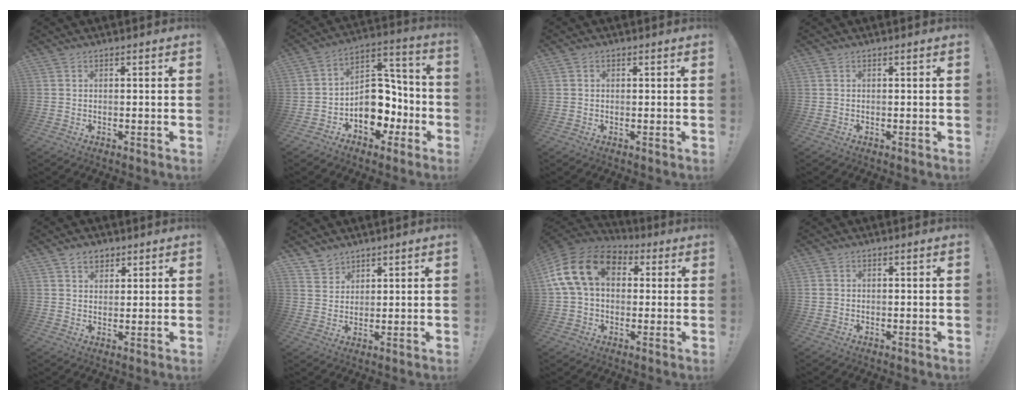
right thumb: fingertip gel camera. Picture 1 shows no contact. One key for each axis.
{"total": 13.6, "fx": -4.5, "fy": 11.1, "fz": 6.4, "tx": -0.055, "ty": 0.019, "tz": -0.066}
{"total": 0.7, "fx": 0.1, "fy": 0.7, "fz": 0.1, "tx": -0.006, "ty": 0.005, "tz": 0.002}
{"total": 0.0}
{"total": 4.7, "fx": 3.0, "fy": 3.3, "fz": 1.7, "tx": -0.013, "ty": -0.012, "tz": 0.052}
{"total": 4.4, "fx": 3.5, "fy": 2.6, "fz": 0.1, "tx": -0.004, "ty": -0.029, "tz": 0.067}
{"total": 17.2, "fx": 4.6, "fy": 11.9, "fz": 11.5, "tx": -0.209, "ty": 0.007, "tz": 0.084}
{"total": 1.1, "fx": -0.2, "fy": 1.0, "fz": 0.5, "tx": -0.008, "ty": 0.002, "tz": -0.003}